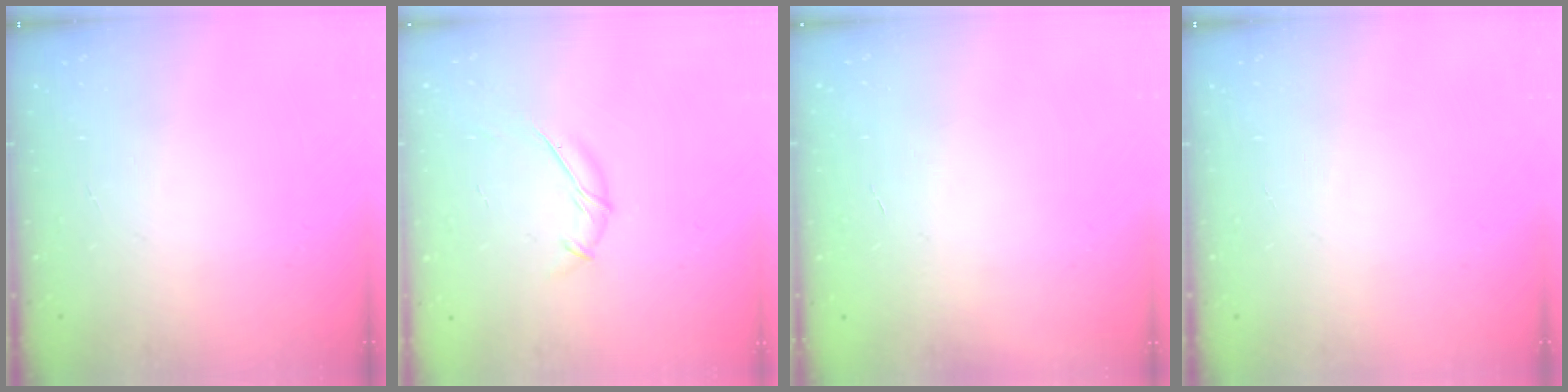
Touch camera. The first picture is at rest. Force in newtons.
{"total": 7.7, "press": 7.6, "slide": 0.8}
{"total": 0.6, "press": 0.6, "slide": 0.2}
{"total": 0.0}